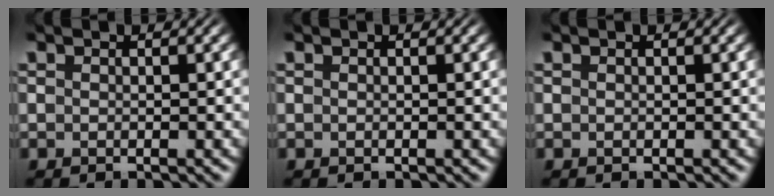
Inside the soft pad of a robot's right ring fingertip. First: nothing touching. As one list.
[{"total": 0.0}, {"total": 0.0}]